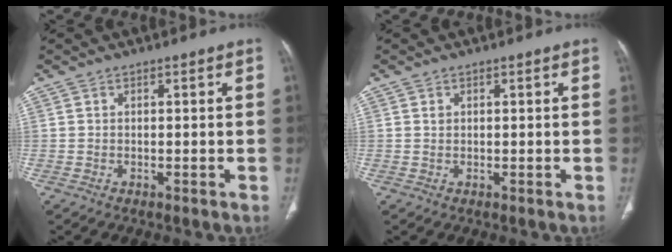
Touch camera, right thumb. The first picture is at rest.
{"total": 0.7, "force": [0.3, 0.5, 0.3], "torque": [-0.004, 0.000, 0.007]}